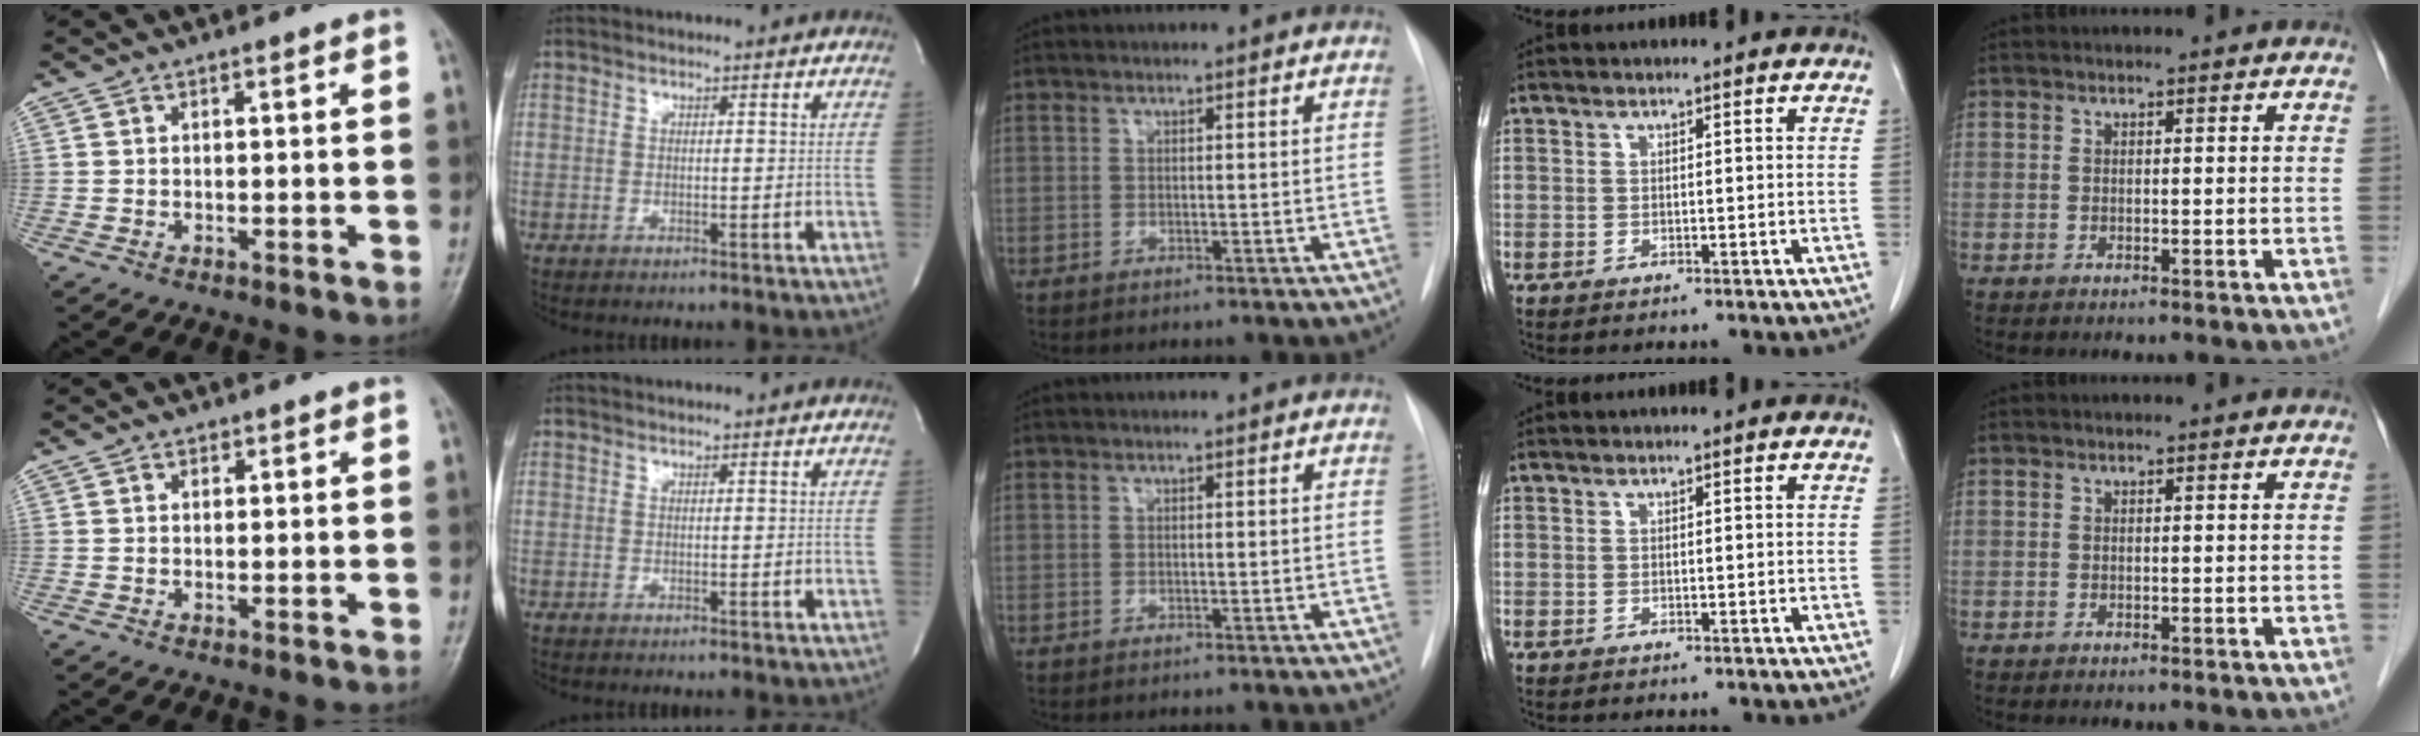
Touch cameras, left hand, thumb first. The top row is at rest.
{"thumb": {"total": 0.5, "force": [0.3, 0.4, 0.1], "torque": [0.000, -0.002, 0.004]}}